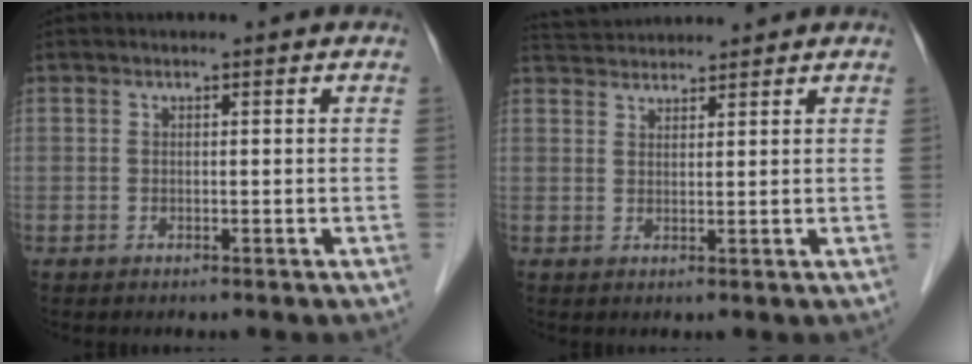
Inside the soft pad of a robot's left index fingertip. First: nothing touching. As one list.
[{"total": 5.4, "force": [5.3, 0.3, 0.9], "torque": [-0.022, 0.035, 0.093]}]